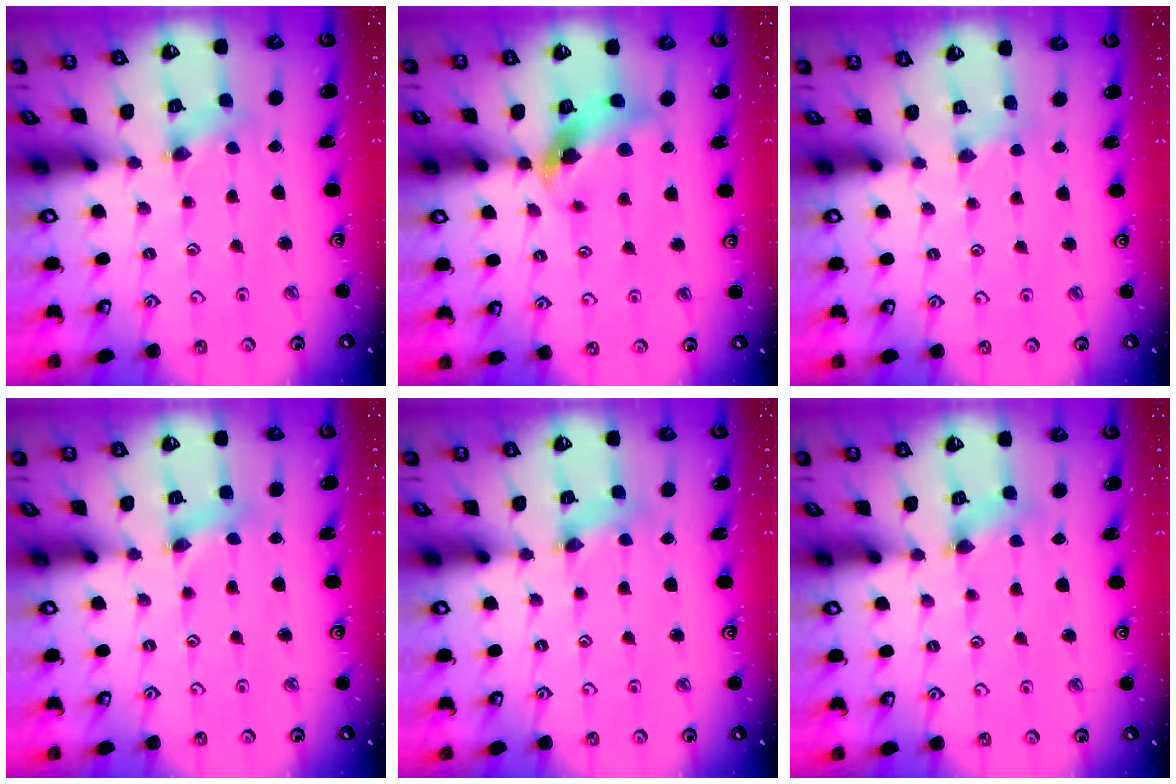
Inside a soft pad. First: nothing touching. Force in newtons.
{"total": 11.0, "press": 10.9, "slide": 1.4}
{"total": 0.9, "press": 0.8, "slide": 0.3}
{"total": 0.8, "press": 0.8, "slide": 0.2}
{"total": 1.6, "press": 1.6, "slide": 0.3}
{"total": 2.3, "press": 2.3, "slide": 0.3}